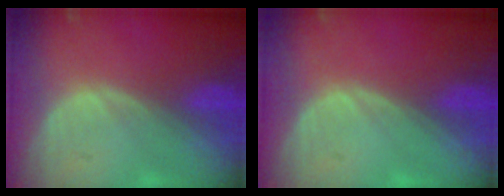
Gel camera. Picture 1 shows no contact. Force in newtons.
{"total": 0.0}